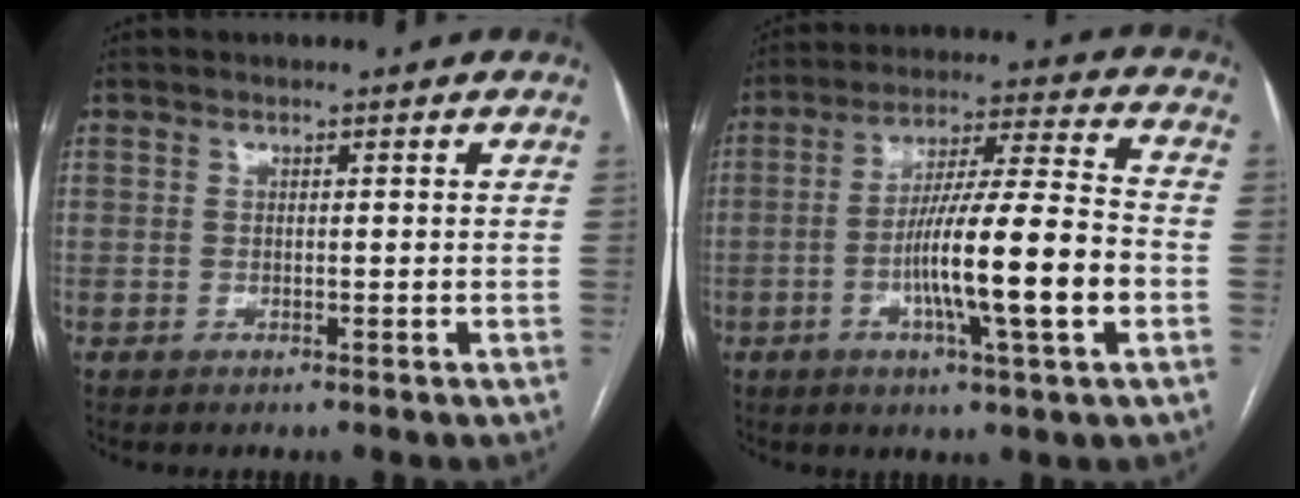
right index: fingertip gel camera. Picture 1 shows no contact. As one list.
[{"total": 15.0, "force": [-3.8, 0.3, 14.5], "torque": [-0.253, 0.000, -0.065]}]